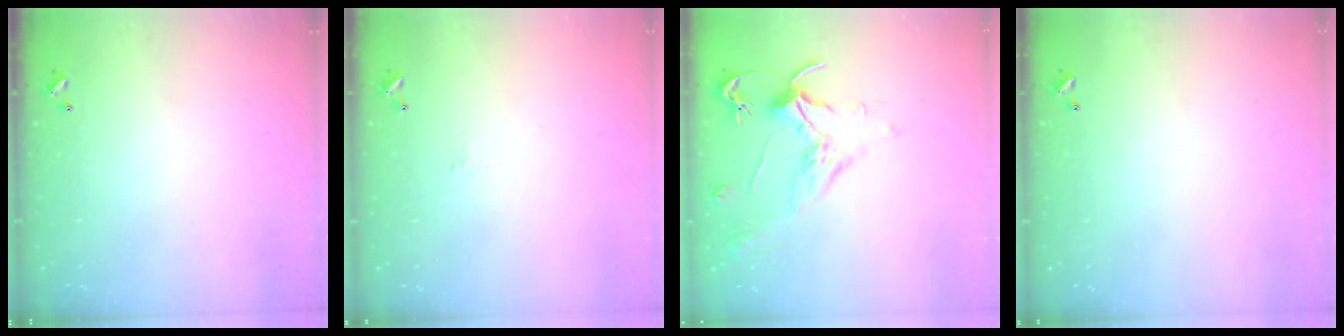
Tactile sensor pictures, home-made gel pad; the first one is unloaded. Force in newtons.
{"total": 3.5, "press": 3.5, "slide": 0.5}
{"total": 1.8, "press": 1.7, "slide": 0.6}
{"total": 1.0, "press": 0.9, "slide": 0.5}